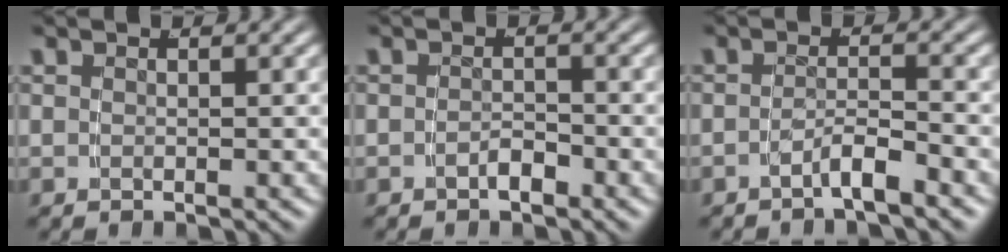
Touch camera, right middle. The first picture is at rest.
{"total": 1.4, "force": [-1.2, 0.3, 0.6], "torque": [-0.002, 0.004, -0.025]}
{"total": 2.5, "force": [-2.2, -0.5, 1.1], "torque": [-0.013, -0.002, -0.040]}